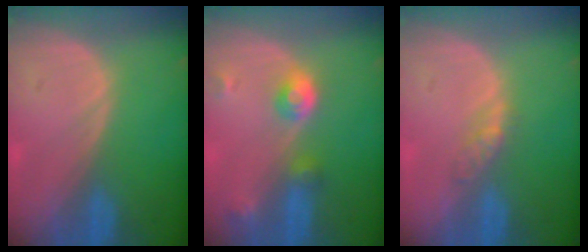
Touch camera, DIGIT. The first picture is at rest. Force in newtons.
{"total": 4.6, "press": 4.2, "slide": 1.9}
{"total": 2.6, "press": 2.3, "slide": 1.3}